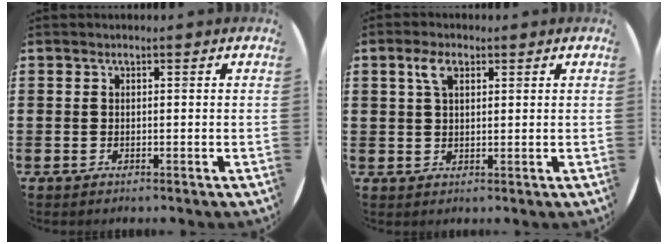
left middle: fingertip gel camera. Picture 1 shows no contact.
{"total": 3.4, "force": [1.8, 1.7, 2.2], "torque": [-0.051, 0.008, 0.033]}